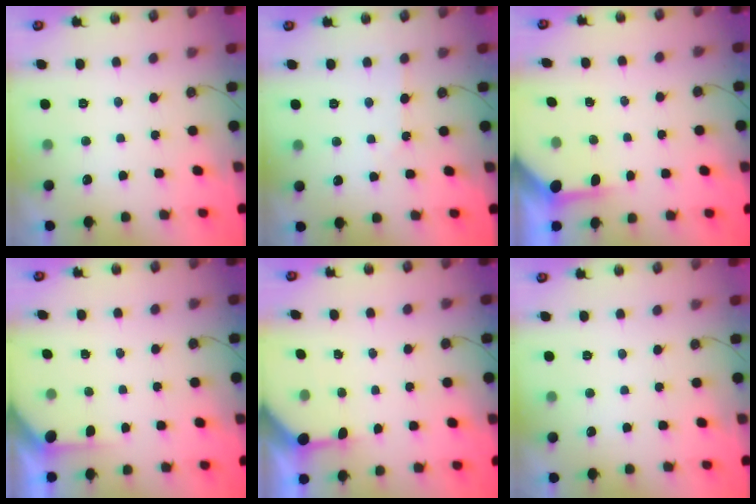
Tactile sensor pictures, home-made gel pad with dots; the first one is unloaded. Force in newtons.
{"total": 4.2, "press": 4.2, "slide": 0.6}
{"total": 3.9, "press": 3.9, "slide": 0.5}
{"total": 2.3, "press": 2.3, "slide": 0.3}
{"total": 4.7, "press": 4.6, "slide": 0.5}
{"total": 0.0}